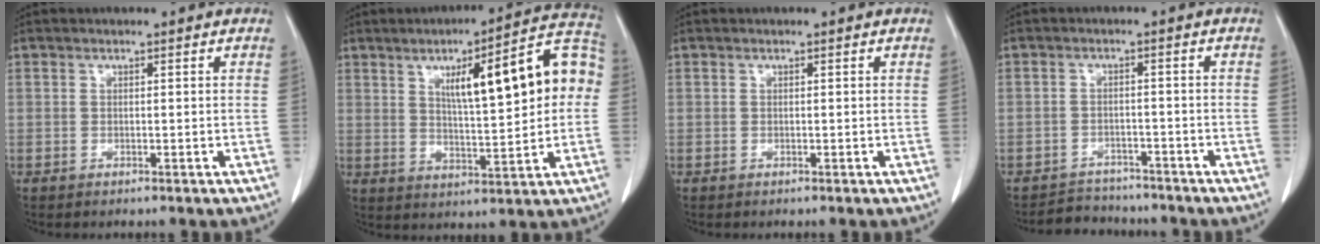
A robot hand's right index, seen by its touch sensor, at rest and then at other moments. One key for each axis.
{"total": 16.4, "fx": 3.4, "fy": 3.2, "fz": 15.7, "tx": -0.215, "ty": 0.035, "tz": 0.050}
{"total": 0.0}
{"total": 4.8, "fx": -4.4, "fy": 1.9, "fz": -0.5, "tx": 0.011, "ty": 0.008, "tz": -0.069}